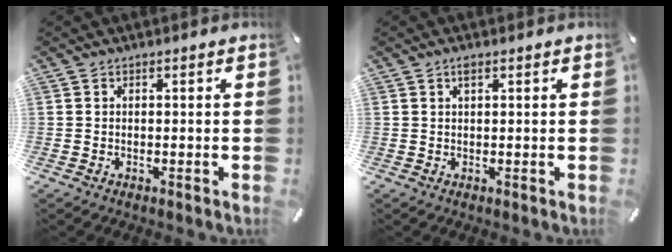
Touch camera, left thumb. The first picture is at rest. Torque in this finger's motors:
{"motor_torque": [0.39, 0.36, -0.17, -0.10, 0.07]}